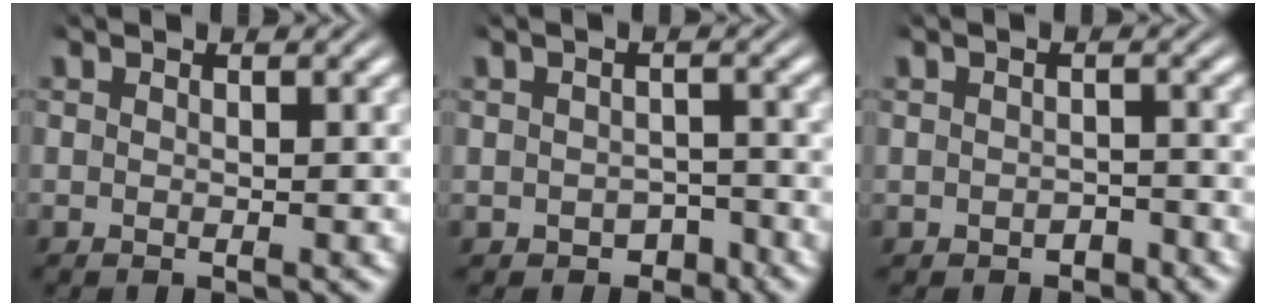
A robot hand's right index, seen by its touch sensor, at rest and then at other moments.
{"total": 2.6, "force": [-1.9, 1.9, 0.2], "torque": [0.006, -0.003, -0.036]}
{"total": 1.7, "force": [-1.4, 0.9, 0.0], "torque": [0.002, -0.004, -0.023]}